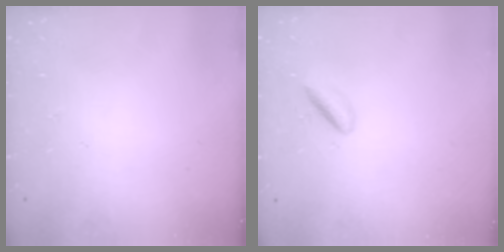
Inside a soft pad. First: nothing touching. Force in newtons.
{"total": 2.9, "press": 2.9, "slide": 0.6}